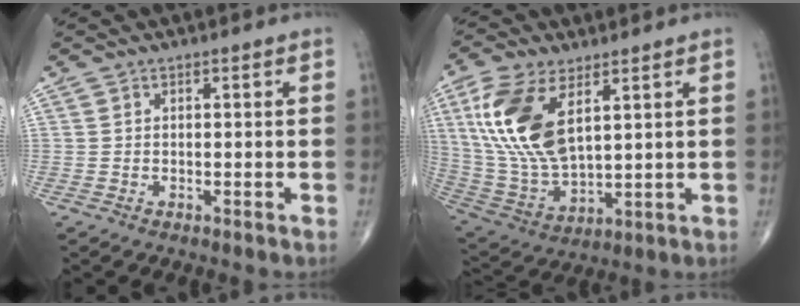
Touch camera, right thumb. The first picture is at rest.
{"total": 17.0, "force": [6.1, 8.4, 13.5], "torque": [-0.277, -0.021, 0.128]}